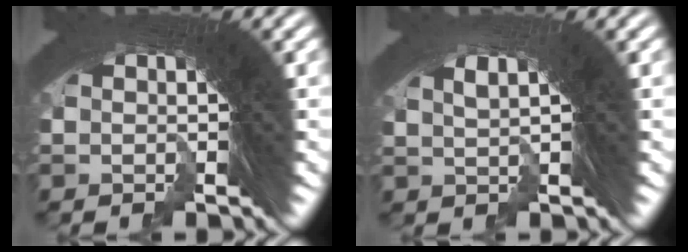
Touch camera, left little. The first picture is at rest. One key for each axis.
{"total": 2.7, "fx": 0.3, "fy": 1.8, "fz": 2.0, "tx": -0.060, "ty": -0.003, "tz": 0.003}